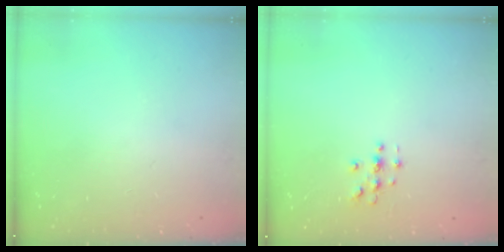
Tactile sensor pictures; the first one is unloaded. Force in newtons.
{"total": 2.9, "press": 2.9, "slide": 0.3}